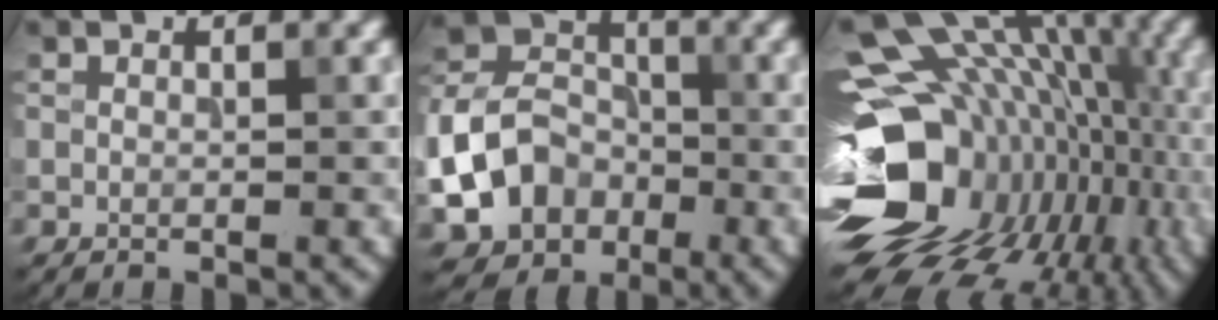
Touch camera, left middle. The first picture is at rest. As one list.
[{"total": 9.4, "force": [-3.0, 7.6, 4.6], "torque": [-0.092, -0.011, -0.072]}, {"total": 17.6, "force": [-2.8, 12.8, 11.6], "torque": [-0.176, 0.005, -0.025]}]